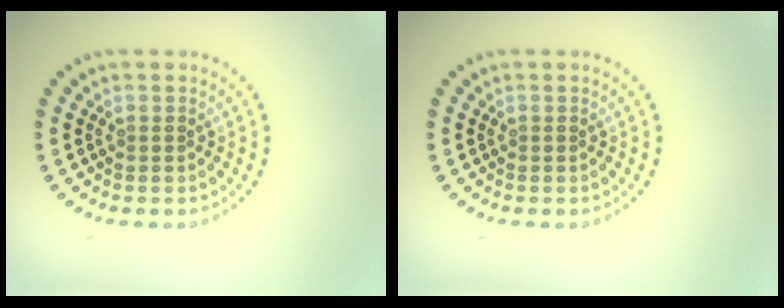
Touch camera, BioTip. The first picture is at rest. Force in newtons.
{"total": 0.0}